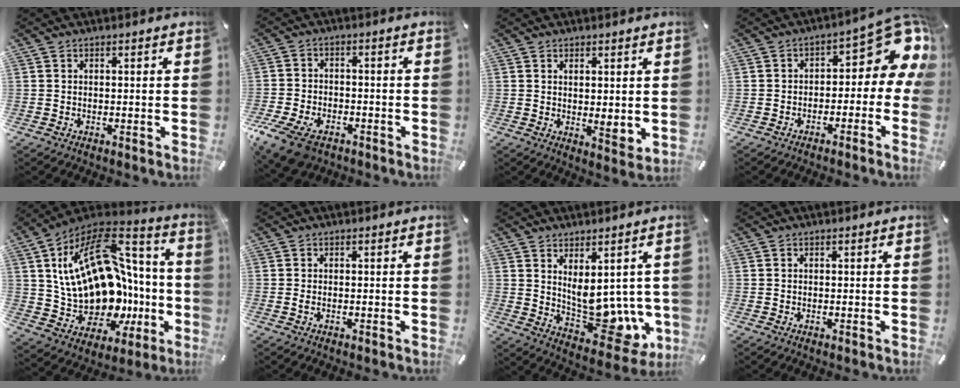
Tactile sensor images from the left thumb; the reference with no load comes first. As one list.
[{"total": 9.0, "force": [-5.7, 5.2, 4.6], "torque": [-0.100, 0.023, -0.105]}, {"total": 3.4, "force": [2.2, 1.3, 2.2], "torque": [-0.032, -0.017, 0.037]}, {"total": 10.5, "force": [3.5, 5.5, 8.2], "torque": [-0.090, -0.037, 0.056]}, {"total": 25.5, "force": [1.7, 16.9, 19.0], "torque": [-0.359, -0.046, 0.065]}, {"total": 1.0, "force": [-0.4, 0.4, 0.9], "torque": [-0.017, -0.001, -0.007]}, {"total": 11.5, "force": [1.6, 7.0, 9.0], "torque": [-0.111, -0.038, 0.047]}, {"total": 0.0}]